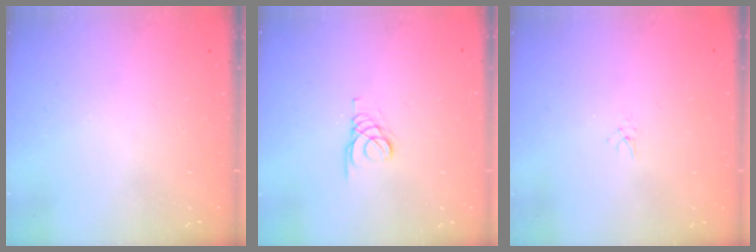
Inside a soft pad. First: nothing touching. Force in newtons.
{"total": 1.4, "press": 1.4, "slide": 0.2}
{"total": 1.5, "press": 1.5, "slide": 0.1}